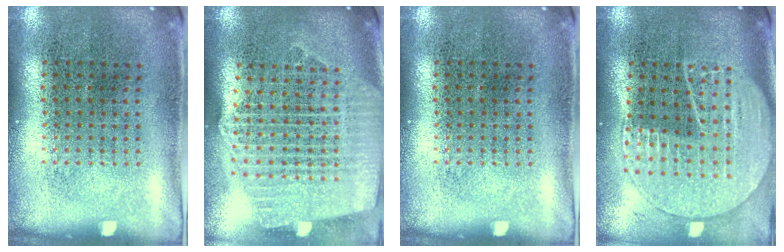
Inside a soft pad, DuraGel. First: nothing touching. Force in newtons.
{"total": 2.6, "press": 2.2, "slide": 1.3}
{"total": 0.0}
{"total": 1.9, "press": 1.8, "slide": 0.8}